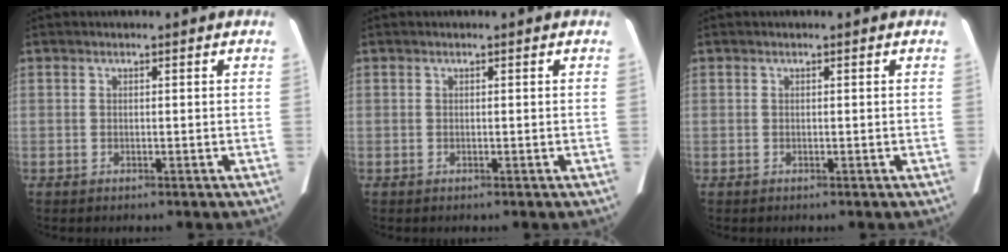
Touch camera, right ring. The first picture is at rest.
{"total": 0.0}
{"total": 0.0}